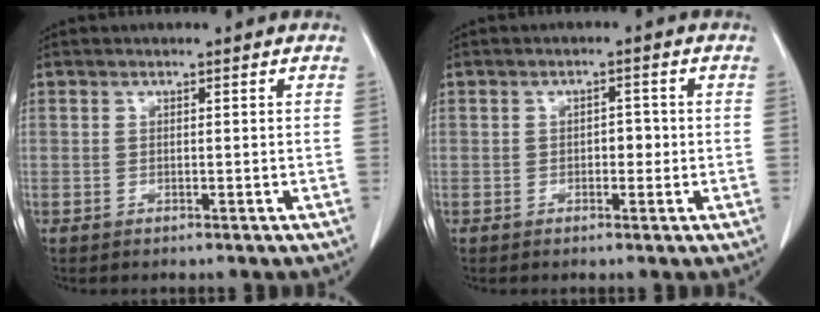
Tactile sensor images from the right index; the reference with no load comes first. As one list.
[{"total": 2.0, "force": [-0.3, 1.2, 1.6], "torque": [-0.018, 0.005, -0.004]}]